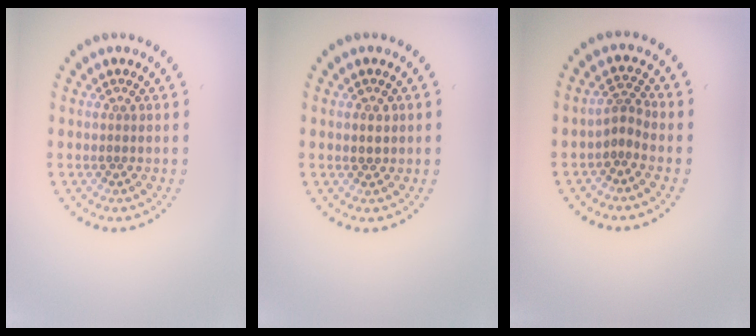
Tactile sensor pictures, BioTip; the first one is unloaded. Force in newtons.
{"total": 1.2, "press": 1.2, "slide": 0.3}
{"total": 1.9, "press": 1.2, "slide": 1.4}